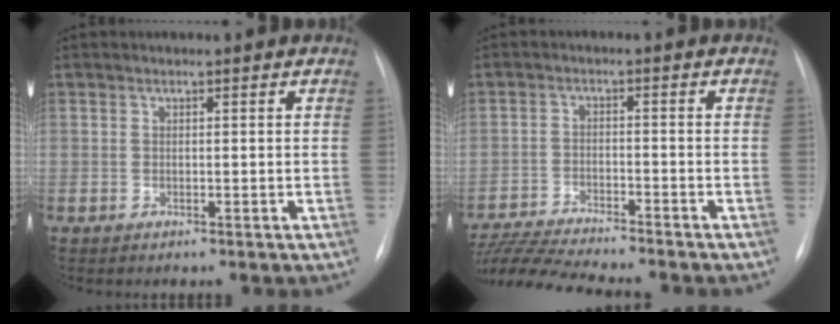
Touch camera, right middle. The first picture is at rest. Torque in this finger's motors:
{"motor_torque": [0.25, -0.43, 0.10, 0.04]}